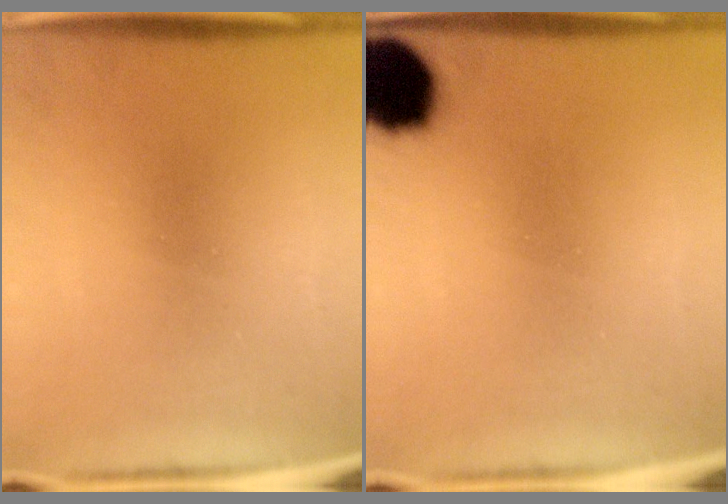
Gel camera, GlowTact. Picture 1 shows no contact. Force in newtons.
{"total": 14.0}